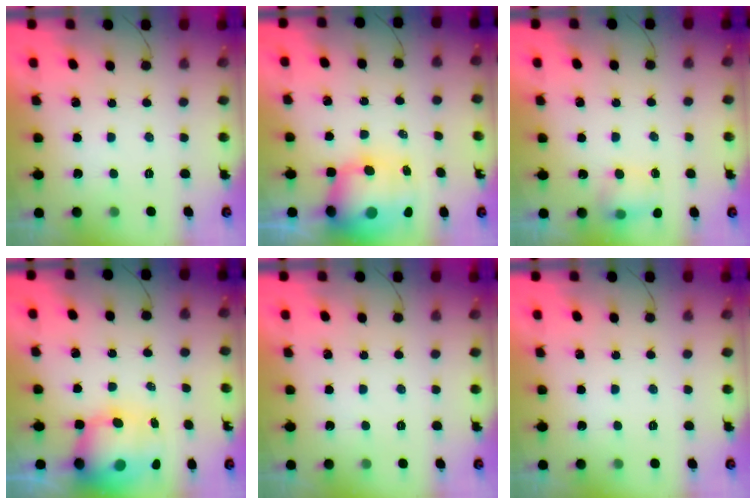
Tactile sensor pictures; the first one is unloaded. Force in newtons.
{"total": 12.6, "press": 12.1, "slide": 3.4}
{"total": 5.2, "press": 5.2, "slide": 0.9}
{"total": 12.8, "press": 12.4, "slide": 3.4}
{"total": 0.0}
{"total": 0.0}